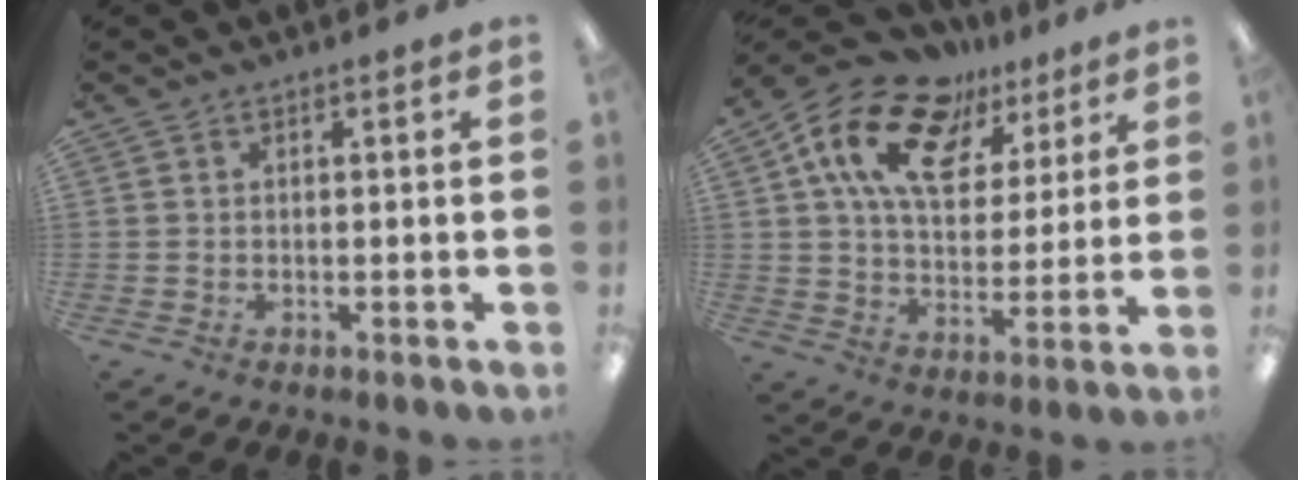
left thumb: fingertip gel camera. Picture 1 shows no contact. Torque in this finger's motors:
{"motor_torque": [0.32, 0.37, 1.39, -1.38, 0.24]}